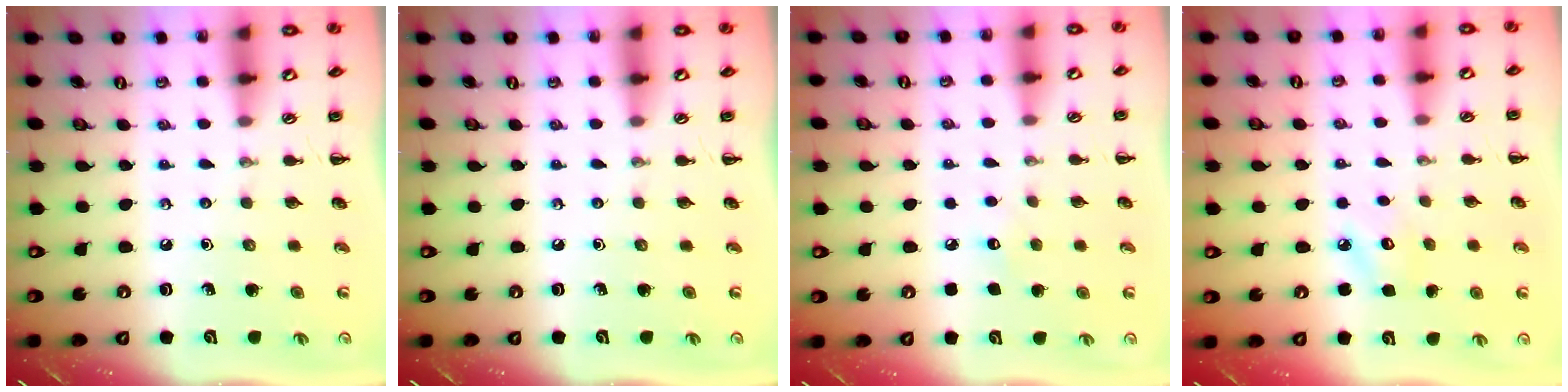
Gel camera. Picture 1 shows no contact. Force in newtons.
{"total": 0.0}
{"total": 5.1, "press": 5.0, "slide": 1.1}
{"total": 4.1, "press": 4.0, "slide": 0.9}